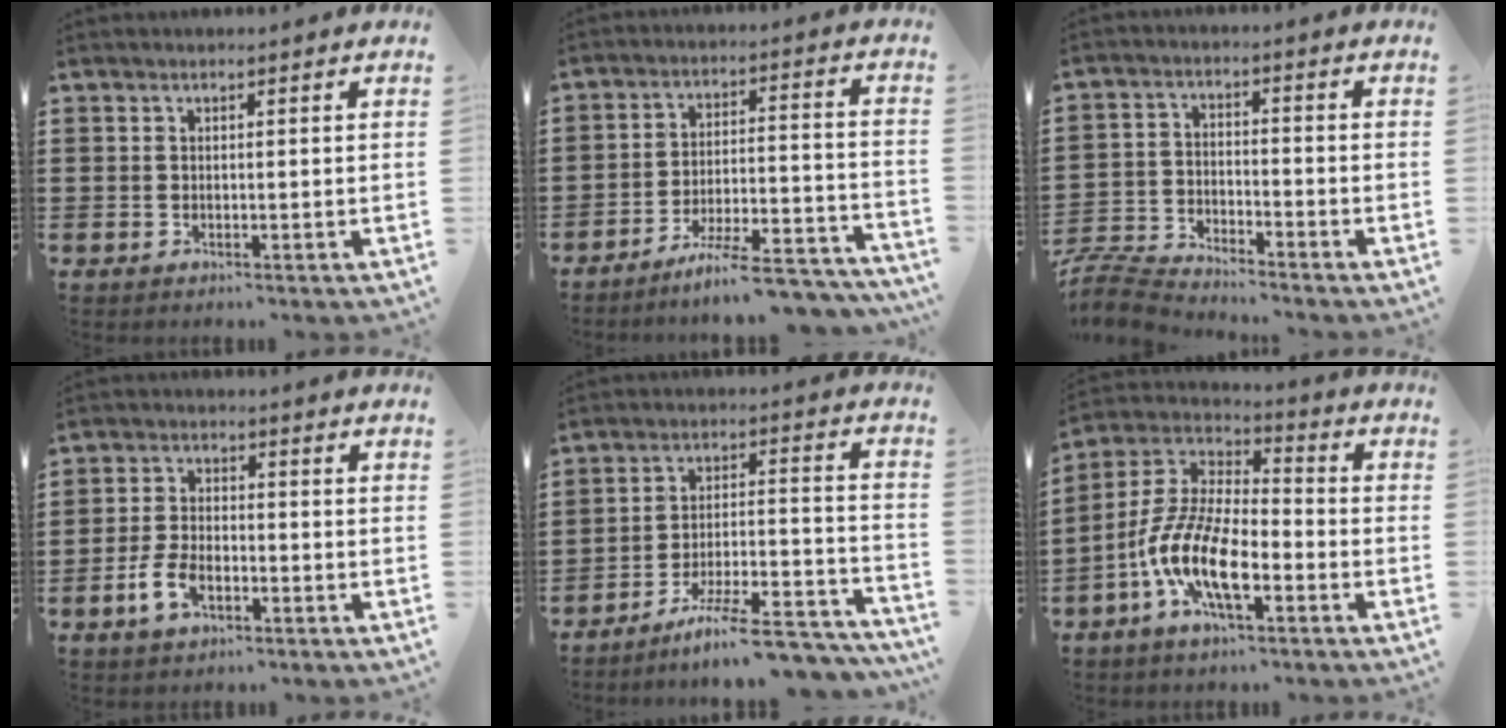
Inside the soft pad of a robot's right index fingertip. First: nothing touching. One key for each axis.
{"total": 8.3, "fx": -7.4, "fy": 0.3, "fz": 3.8, "tx": -0.056, "ty": 0.010, "tz": -0.141}
{"total": 6.3, "fx": -6.3, "fy": 0.5, "fz": 0.7, "tx": -0.033, "ty": 0.000, "tz": -0.130}
{"total": 4.7, "fx": -2.3, "fy": 2.7, "fz": 3.1, "tx": -0.080, "ty": 0.000, "tz": -0.049}
{"total": 10.2, "fx": -8.7, "fy": 0.8, "fz": 5.3, "tx": -0.076, "ty": 0.019, "tz": -0.165}
{"total": 11.9, "fx": -5.6, "fy": 4.4, "fz": 9.6, "tx": -0.234, "ty": -0.015, "tz": -0.113}